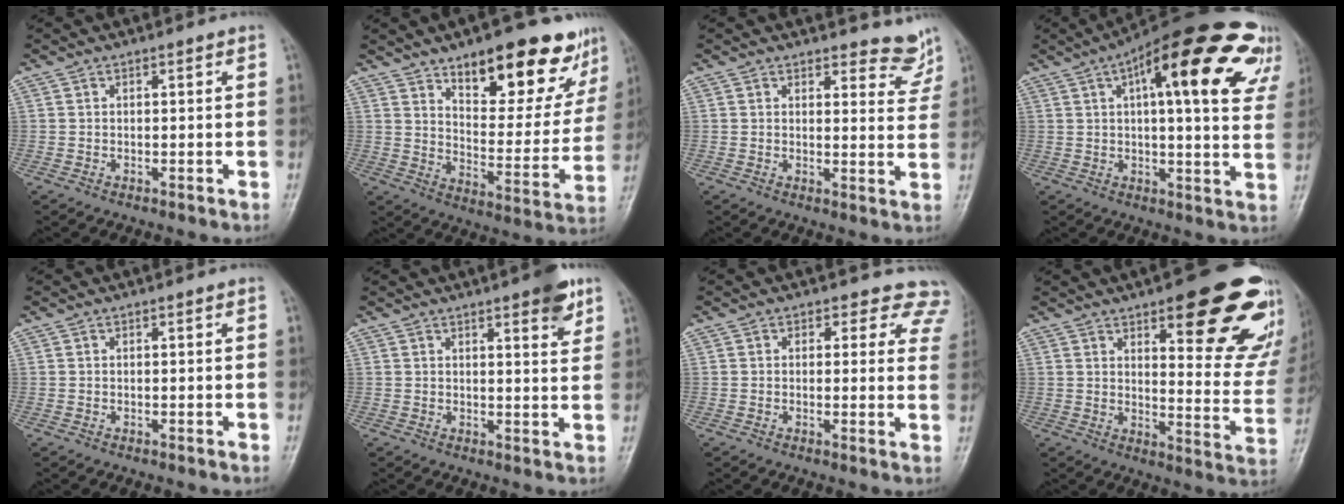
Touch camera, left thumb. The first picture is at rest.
{"total": 21.4, "force": [13.6, 8.5, 14.2], "torque": [-0.137, -0.064, 0.200]}
{"total": 6.1, "force": [5.6, 2.3, 0.6], "torque": [0.025, -0.047, 0.053]}
{"total": 26.2, "force": [12.3, 8.4, 21.6], "torque": [-0.279, 0.005, 0.159]}
{"total": 0.0}
{"total": 6.0, "force": [3.6, 1.6, 4.5], "torque": [-0.047, -0.016, 0.041]}
{"total": 8.1, "force": [6.5, 4.6, 1.4], "torque": [0.044, -0.021, 0.039]}
{"total": 23.0, "force": [12.9, 7.2, 17.6], "torque": [-0.175, -0.062, 0.167]}